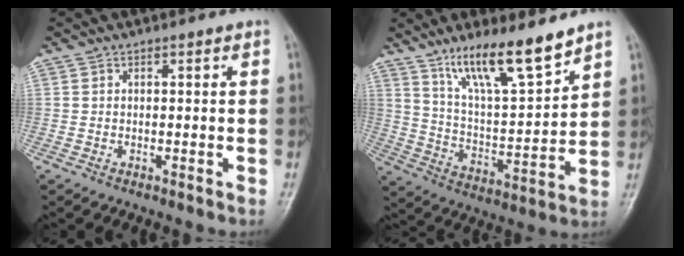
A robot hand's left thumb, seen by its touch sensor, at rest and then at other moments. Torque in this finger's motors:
{"motor_torque": [0.79, 0.65, 1.43, -1.34, 0.14]}